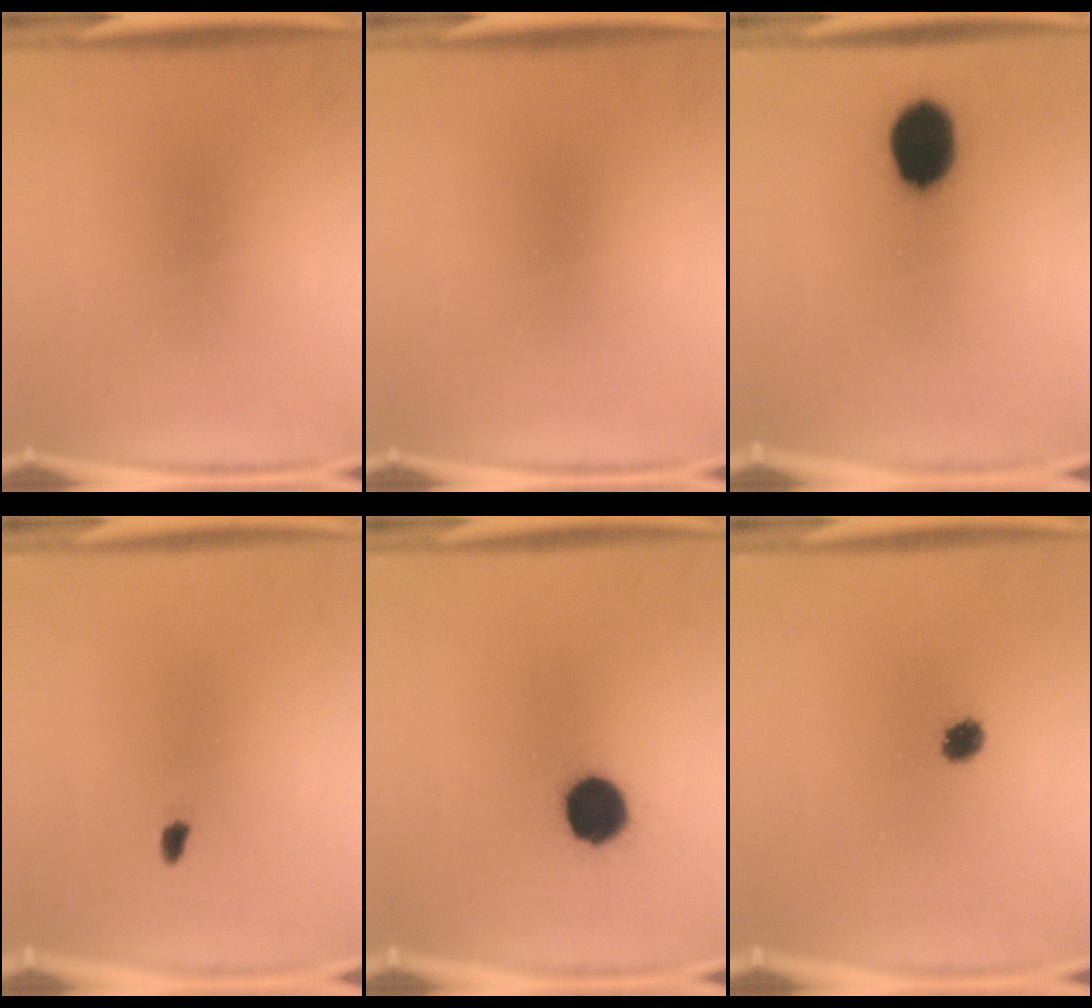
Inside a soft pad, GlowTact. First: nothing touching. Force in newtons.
{"total": 0.0}
{"total": 13.4}
{"total": 1.3}
{"total": 11.1}
{"total": 3.4}